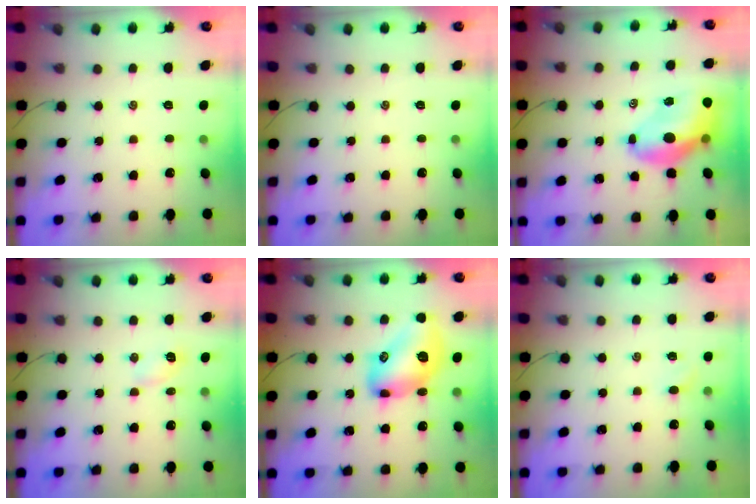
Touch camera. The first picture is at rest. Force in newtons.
{"total": 0.0}
{"total": 11.7, "press": 11.3, "slide": 3.3}
{"total": 4.2, "press": 4.0, "slide": 1.1}
{"total": 16.2, "press": 16.2, "slide": 0.6}
{"total": 2.6, "press": 2.5, "slide": 0.8}